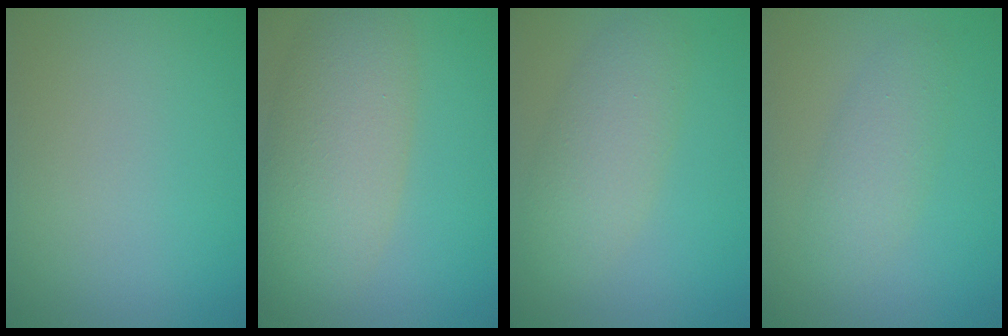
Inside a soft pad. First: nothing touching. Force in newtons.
{"total": 6.8, "press": 6.8, "slide": 0.2}
{"total": 4.1, "press": 4.1, "slide": 0.1}
{"total": 2.6, "press": 2.6, "slide": 0.0}